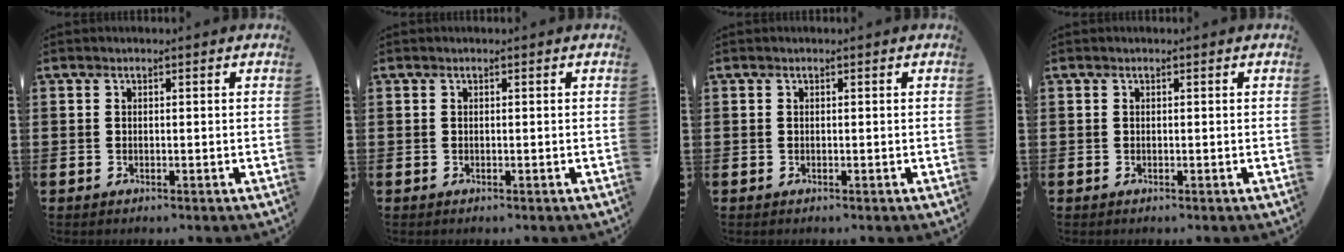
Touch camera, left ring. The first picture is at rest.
{"total": 0.0}
{"total": 0.0}
{"total": 0.0}